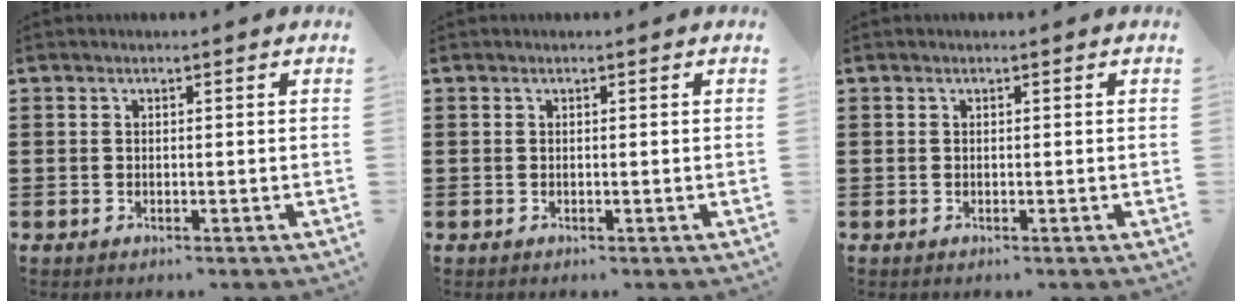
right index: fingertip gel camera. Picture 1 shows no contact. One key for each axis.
{"total": 0.0}
{"total": 0.0}